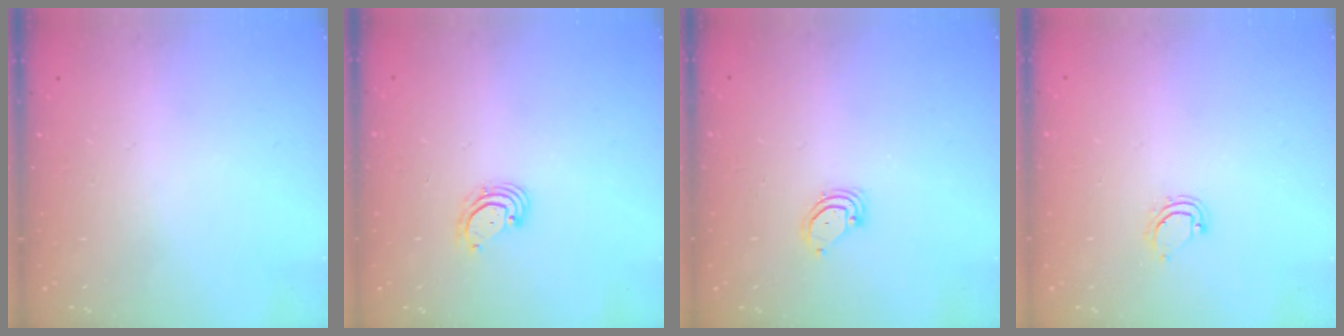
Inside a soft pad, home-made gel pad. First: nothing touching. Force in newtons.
{"total": 2.9, "press": 2.9, "slide": 0.1}
{"total": 3.2, "press": 3.2, "slide": 0.2}
{"total": 4.2, "press": 4.2, "slide": 0.4}